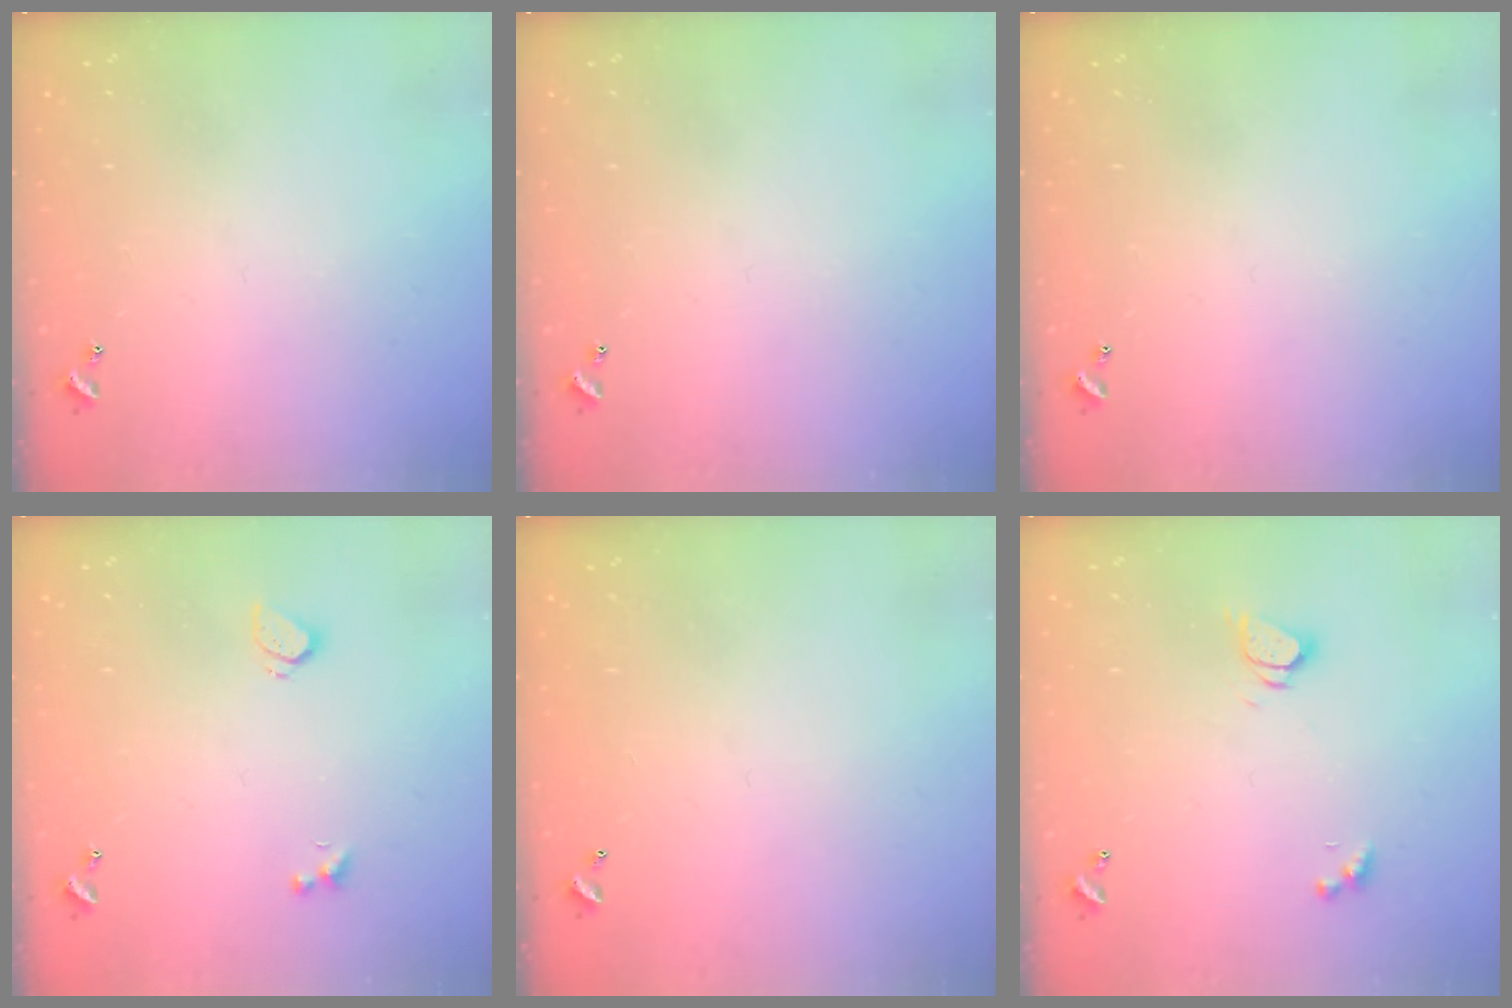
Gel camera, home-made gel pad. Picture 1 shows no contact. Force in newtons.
{"total": 0.0}
{"total": 0.0}
{"total": 1.8, "press": 1.7, "slide": 0.6}
{"total": 2.9, "press": 2.9, "slide": 0.1}
{"total": 2.7, "press": 2.7, "slide": 0.3}